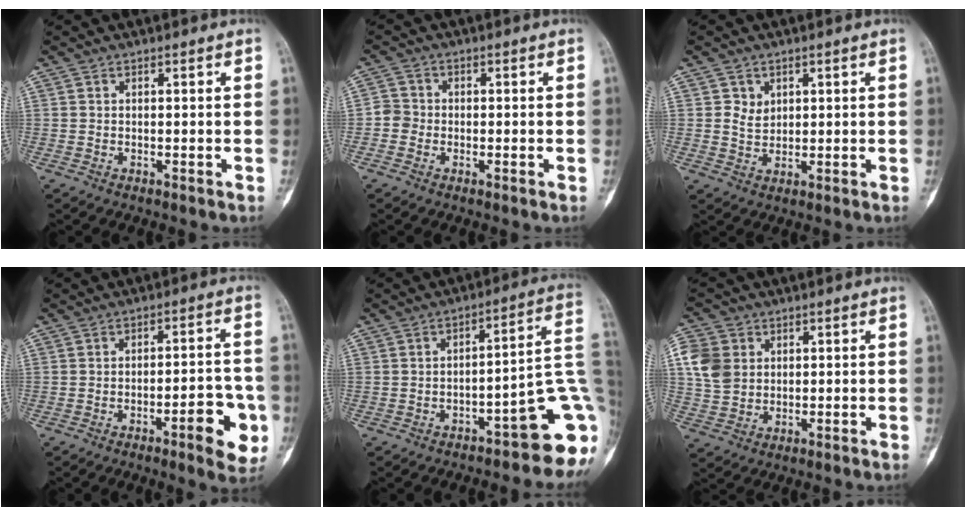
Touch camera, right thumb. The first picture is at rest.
{"total": 2.8, "force": [-0.8, 2.6, 0.6], "torque": [0.007, 0.009, -0.027]}
{"total": 3.1, "force": [1.2, 2.6, 1.2], "torque": [-0.006, -0.008, 0.025]}
{"total": 9.5, "force": [-3.7, 2.9, 8.3], "torque": [-0.088, 0.022, -0.047]}
{"total": 15.5, "force": [-6.0, 4.6, 13.5], "torque": [-0.102, 0.064, -0.072]}
{"total": 8.3, "force": [2.0, 6.9, 4.1], "torque": [-0.071, -0.001, 0.039]}